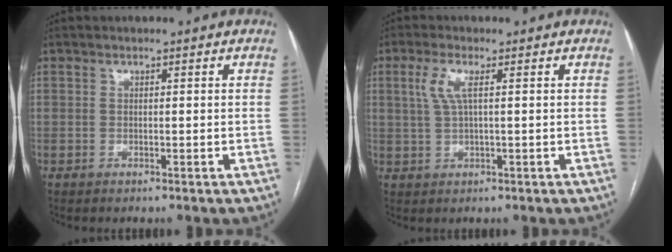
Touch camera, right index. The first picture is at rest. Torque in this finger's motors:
{"motor_torque": [0.06, 0.03, 0.30, 0.10]}